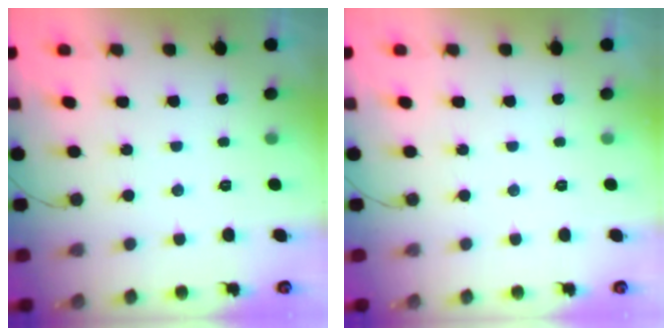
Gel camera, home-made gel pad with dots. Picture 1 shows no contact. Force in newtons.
{"total": 0.0}